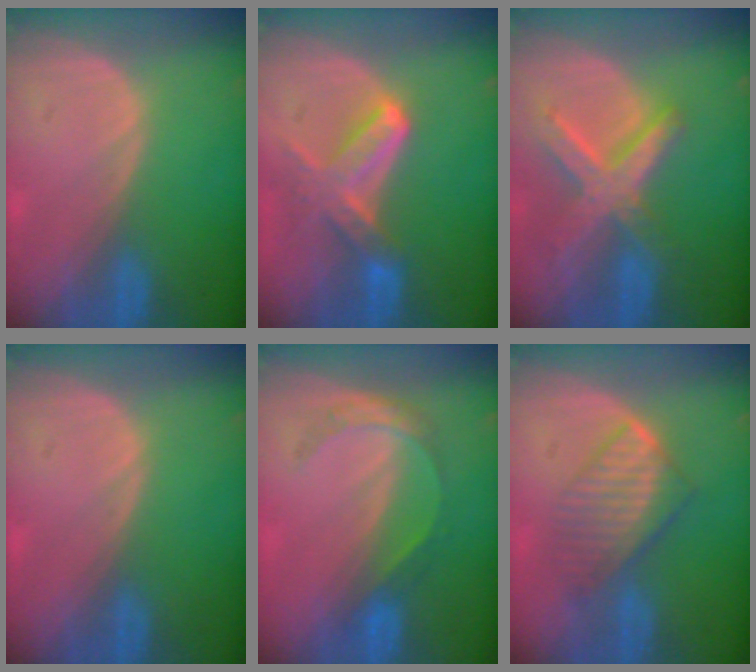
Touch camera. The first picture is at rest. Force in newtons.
{"total": 6.4, "press": 6.4, "slide": 0.6}
{"total": 8.4, "press": 7.2, "slide": 4.4}
{"total": 0.0}
{"total": 4.4, "press": 4.2, "slide": 1.2}
{"total": 6.6, "press": 6.4, "slide": 1.8}